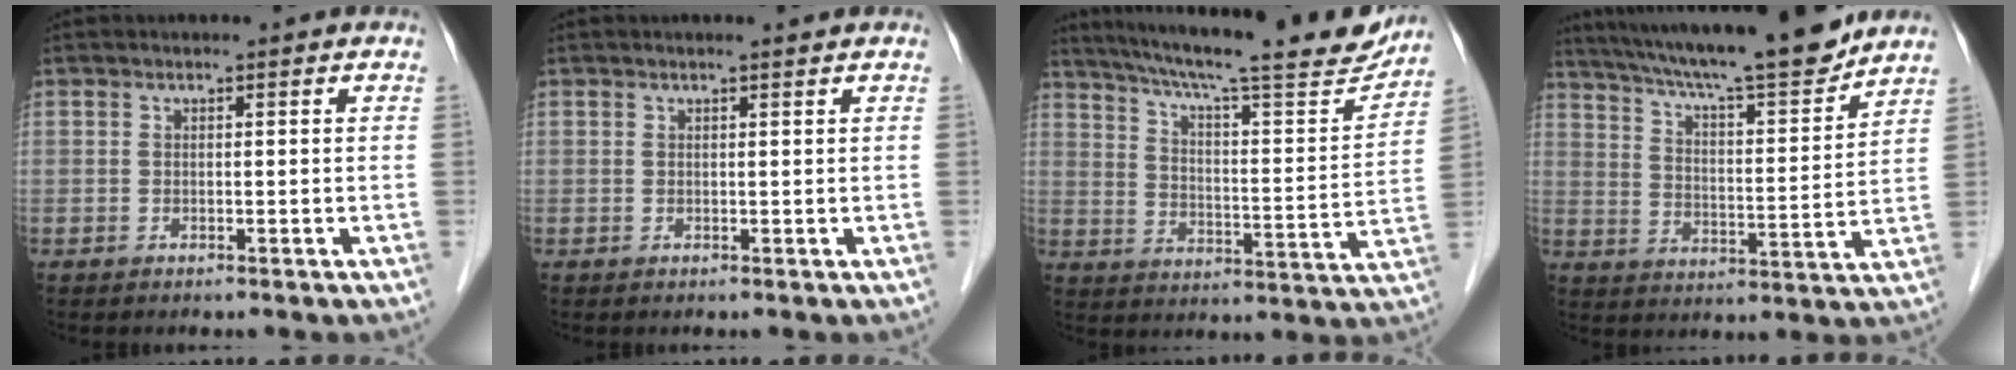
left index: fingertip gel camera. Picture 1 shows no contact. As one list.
[{"total": 1.0, "force": [0.9, -0.1, 0.5], "torque": [-0.010, 0.004, 0.017]}, {"total": 25.1, "force": [21.8, 2.7, 12.1], "torque": [-0.193, -0.022, 0.296]}, {"total": 19.5, "force": [17.1, 0.8, 9.3], "torque": [-0.156, -0.001, 0.261]}]